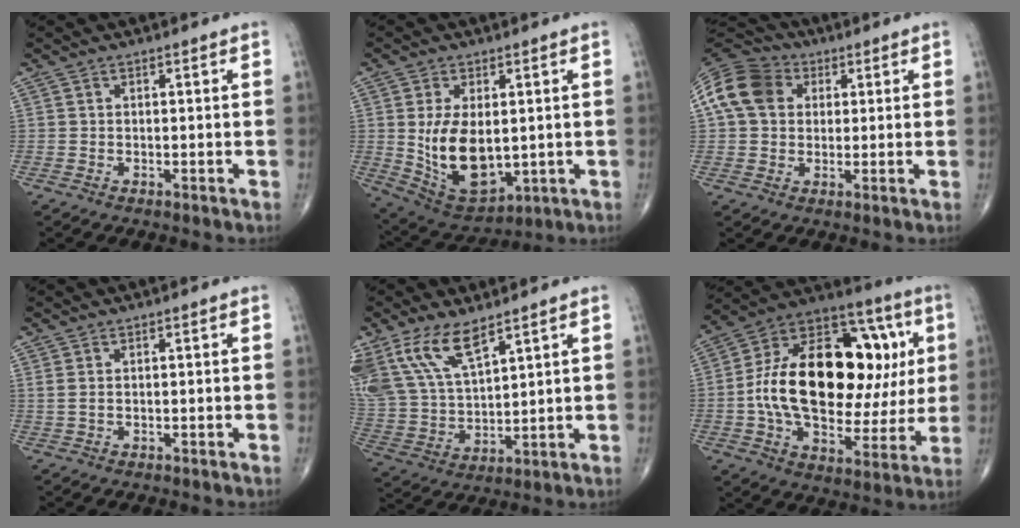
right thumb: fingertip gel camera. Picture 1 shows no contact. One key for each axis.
{"total": 14.0, "fx": 0.2, "fy": 8.1, "fz": 11.5, "tx": -0.188, "ty": -0.014, "tz": 0.031}
{"total": 12.8, "fx": 3.2, "fy": 10.2, "fz": 7.0, "tx": -0.127, "ty": 0.022, "tz": 0.048}
{"total": 1.0, "fx": 0.4, "fy": 0.1, "fz": 0.9, "tx": -0.031, "ty": 0.007, "tz": 0.014}
{"total": 14.6, "fx": 9.3, "fy": 5.9, "fz": 9.7, "tx": -0.196, "ty": -0.033, "tz": 0.200}
{"total": 31.8, "fx": 3.9, "fy": 17.3, "fz": 26.4, "tx": -0.415, "ty": 0.029, "tz": 0.064}